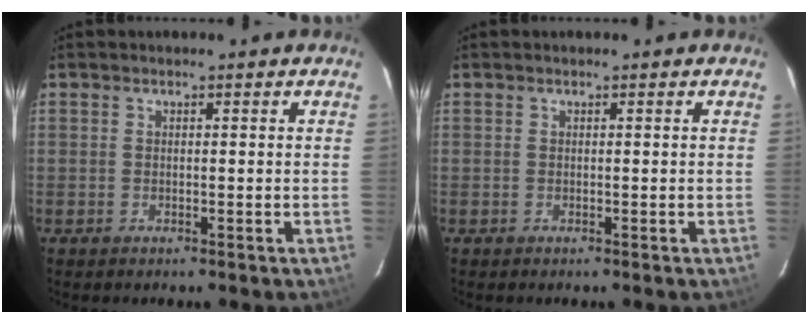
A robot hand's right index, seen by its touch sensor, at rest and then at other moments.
{"total": 0.0}